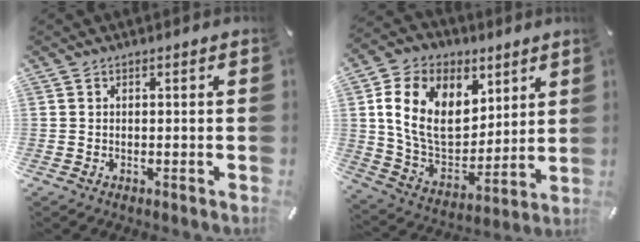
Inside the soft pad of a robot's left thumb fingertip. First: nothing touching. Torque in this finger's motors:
{"motor_torque": [2.60, 2.41, 1.51, -1.26, 0.66]}